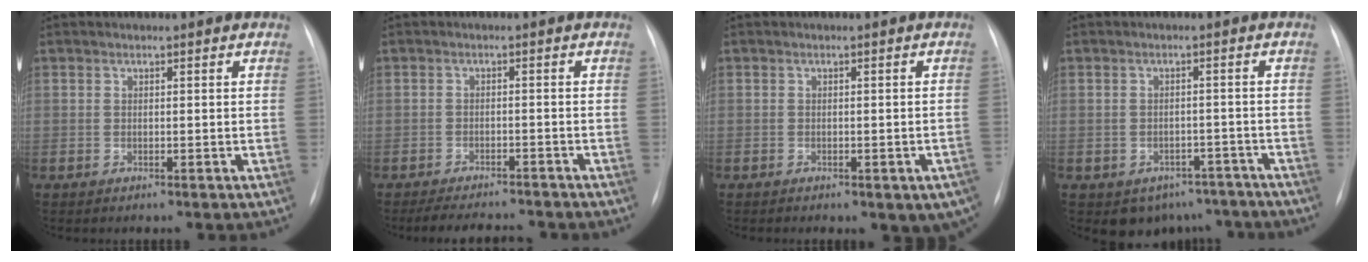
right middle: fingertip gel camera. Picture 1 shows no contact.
{"total": 8.2, "force": [-7.7, 1.5, 2.6], "torque": [-0.043, -0.006, -0.103]}
{"total": 6.6, "force": [-4.0, 2.4, 4.7], "torque": [-0.041, 0.006, -0.049]}
{"total": 7.1, "force": [-5.4, 4.4, 1.0], "torque": [0.002, 0.015, -0.063]}